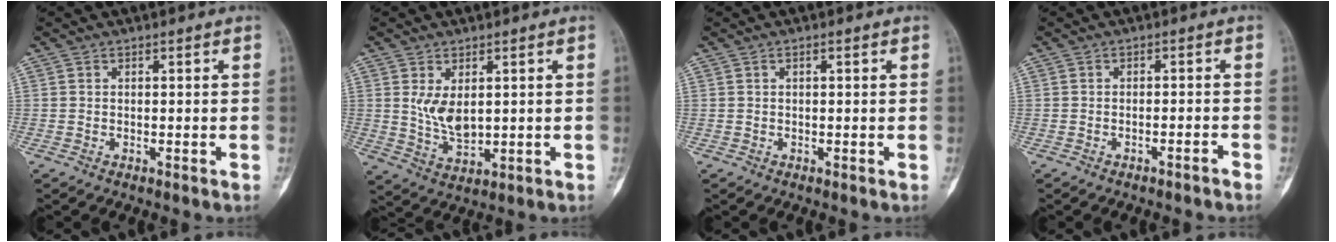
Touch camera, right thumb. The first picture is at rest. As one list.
[{"total": 6.0, "force": [1.4, 3.3, 4.9], "torque": [-0.079, -0.014, 0.038]}, {"total": 0.6, "force": [0.3, 0.2, 0.5], "torque": [-0.006, 0.005, 0.003]}, {"total": 1.6, "force": [-1.3, 0.1, 0.9], "torque": [-0.021, 0.019, -0.014]}]